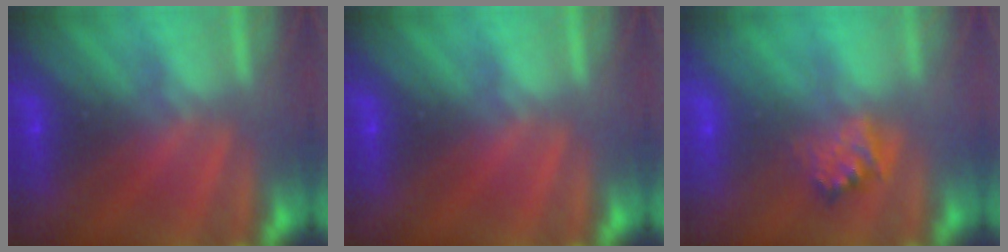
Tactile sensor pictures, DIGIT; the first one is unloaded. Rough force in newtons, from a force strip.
{"total": 0.0}
{"total": 2.4}